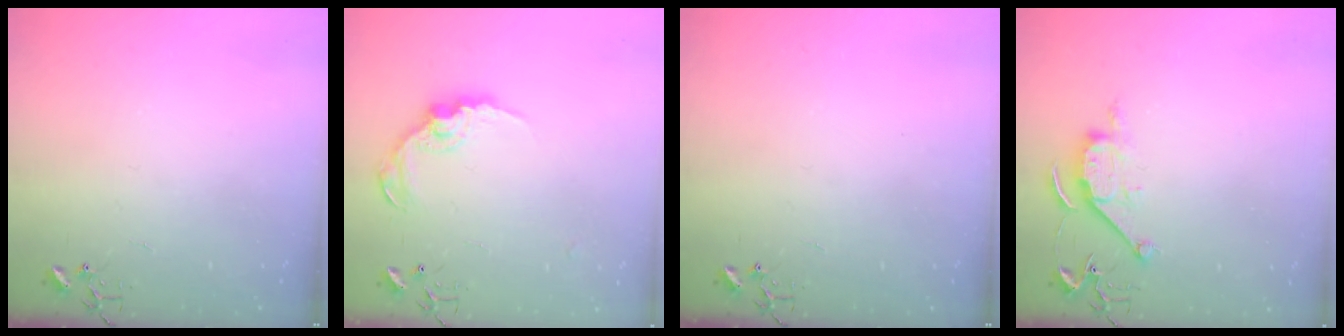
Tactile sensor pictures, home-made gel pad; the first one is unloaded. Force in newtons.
{"total": 12.2, "press": 12.2, "slide": 0.5}
{"total": 0.0}
{"total": 9.1, "press": 9.1, "slide": 0.5}